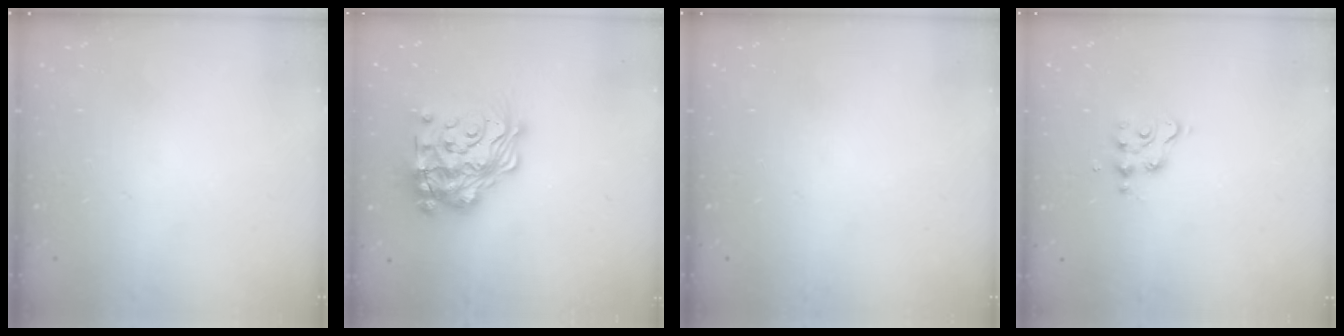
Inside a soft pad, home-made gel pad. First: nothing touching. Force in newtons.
{"total": 26.4, "press": 26.3, "slide": 2.0}
{"total": 0.0}
{"total": 3.4, "press": 3.4, "slide": 0.2}